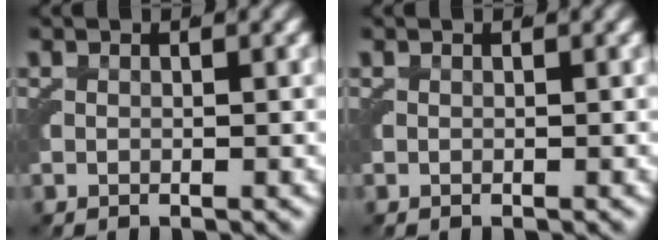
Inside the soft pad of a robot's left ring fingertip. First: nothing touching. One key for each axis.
{"total": 0.0}